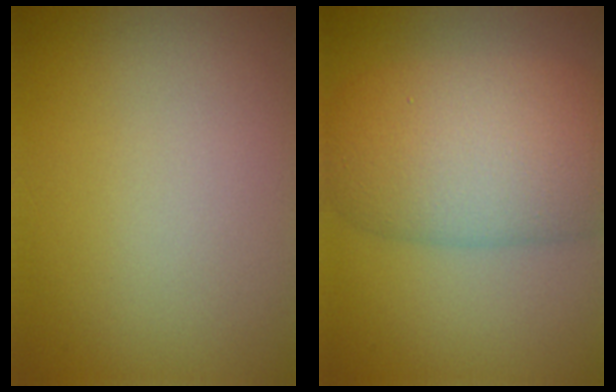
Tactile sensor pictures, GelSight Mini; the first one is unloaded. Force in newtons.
{"total": 9.0, "press": 9.0, "slide": 0.5}